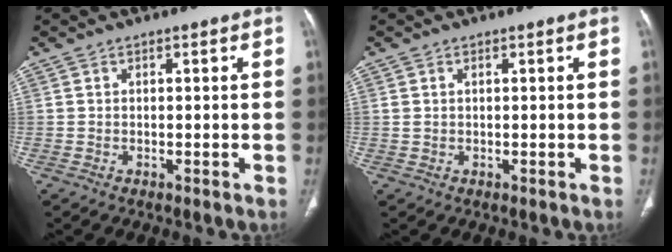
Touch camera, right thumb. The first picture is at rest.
{"total": 1.0, "force": [0.4, 0.6, 0.7], "torque": [-0.022, 0.009, 0.013]}